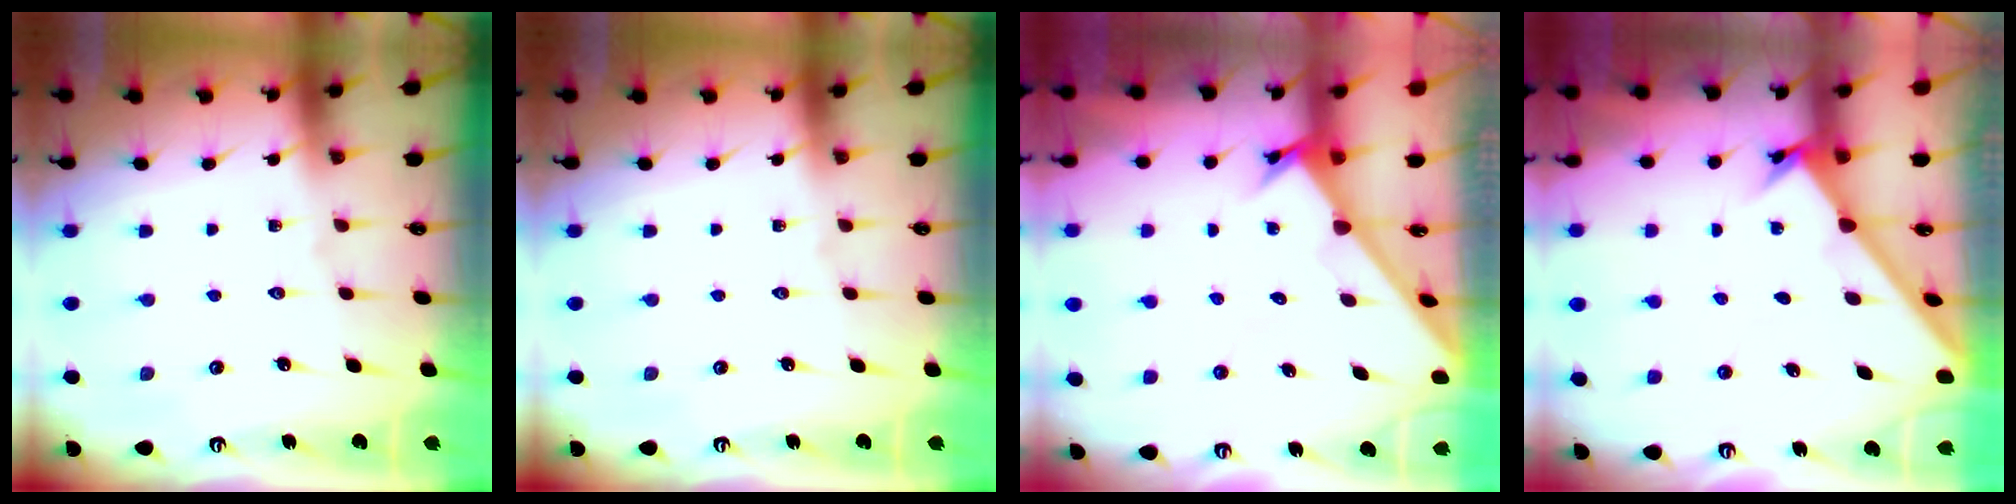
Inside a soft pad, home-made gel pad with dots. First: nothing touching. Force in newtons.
{"total": 0.0}
{"total": 1.6, "press": 1.6, "slide": 0.1}
{"total": 1.6, "press": 1.6, "slide": 0.1}